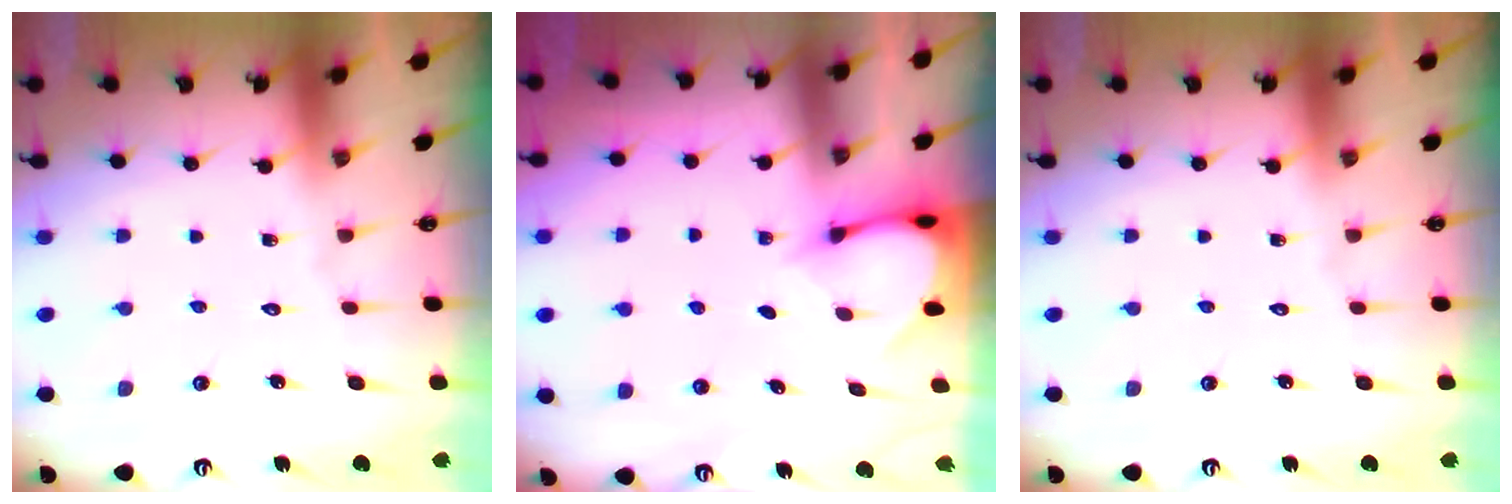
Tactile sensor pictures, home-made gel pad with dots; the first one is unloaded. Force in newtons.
{"total": 3.1, "press": 3.1, "slide": 0.2}
{"total": 0.0}